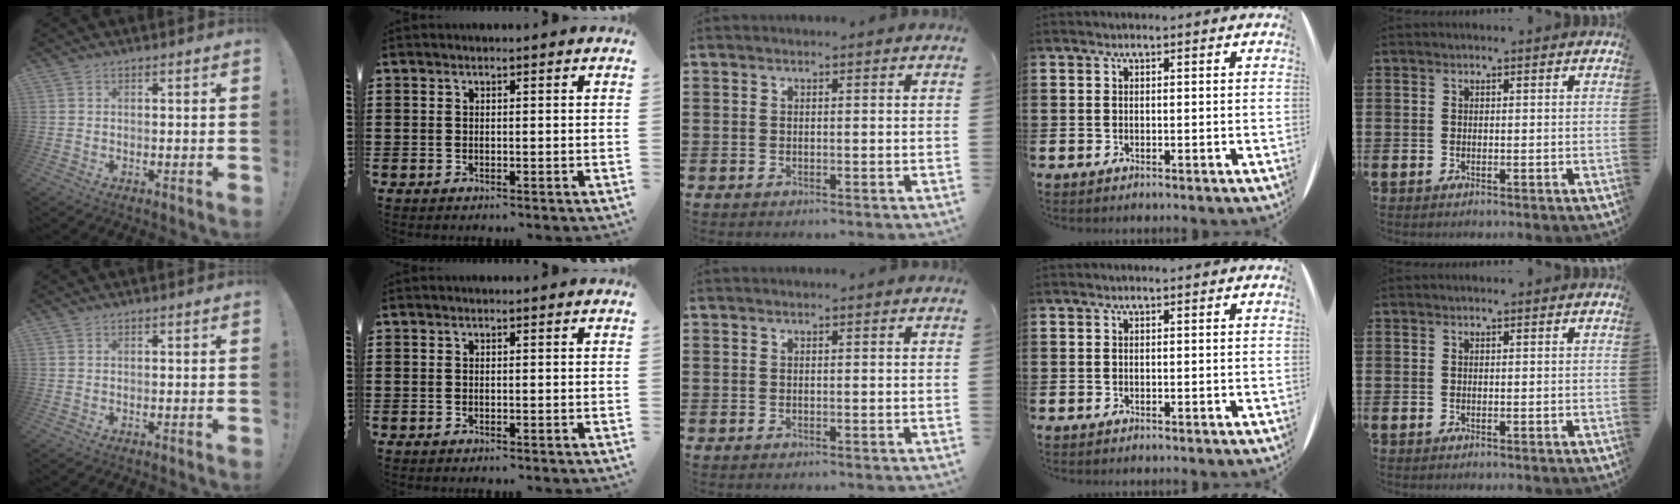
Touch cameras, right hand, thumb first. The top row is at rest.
{}